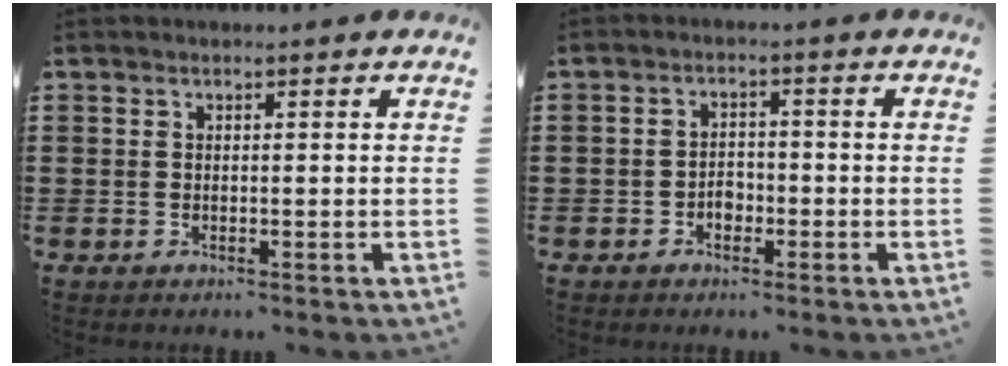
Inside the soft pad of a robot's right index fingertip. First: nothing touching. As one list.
[{"total": 2.3, "force": [-1.1, 1.7, 1.2], "torque": [-0.027, 0.003, -0.024]}]